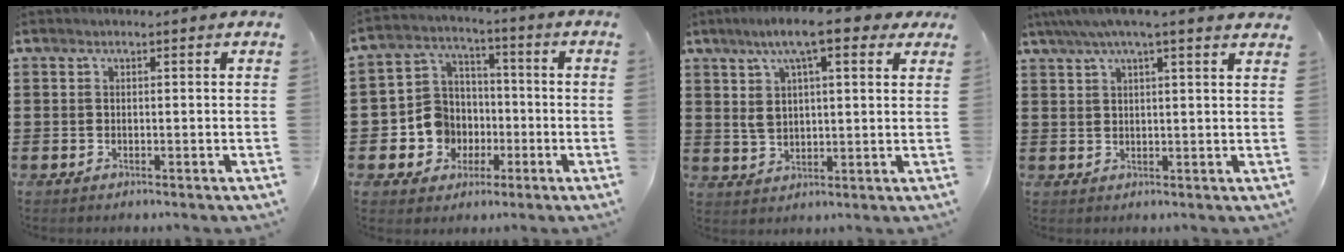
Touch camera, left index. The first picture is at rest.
{"total": 8.0, "force": [-1.6, 7.6, 1.9], "torque": [-0.083, 0.008, -0.027]}
{"total": 10.5, "force": [5.9, 3.0, 8.1], "torque": [-0.159, -0.001, 0.102]}
{"total": 4.1, "force": [3.2, -0.1, 2.7], "torque": [-0.061, -0.004, 0.055]}